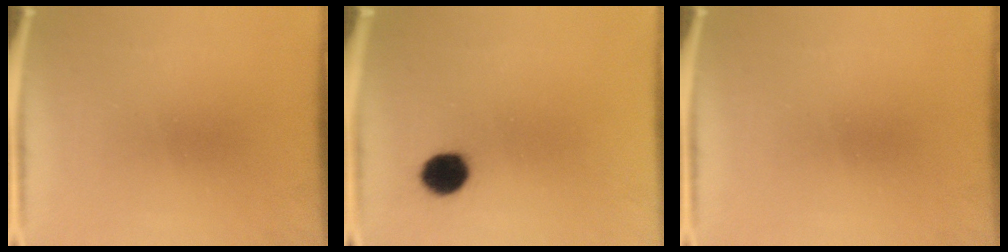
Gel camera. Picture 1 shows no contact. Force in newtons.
{"total": 6.2}
{"total": 0.0}